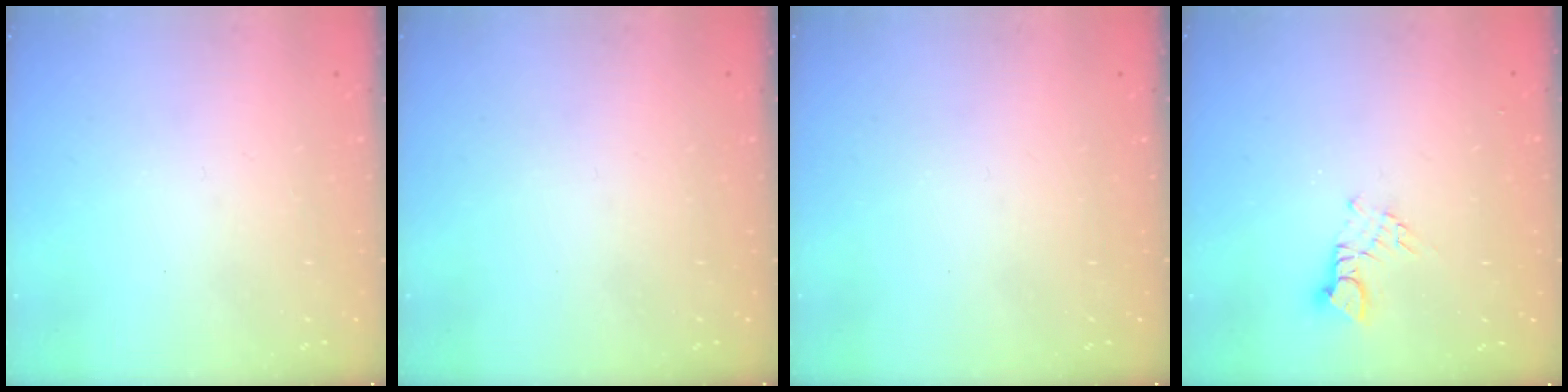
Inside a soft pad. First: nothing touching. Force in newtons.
{"total": 0.0}
{"total": 0.0}
{"total": 3.9, "press": 3.9, "slide": 0.2}